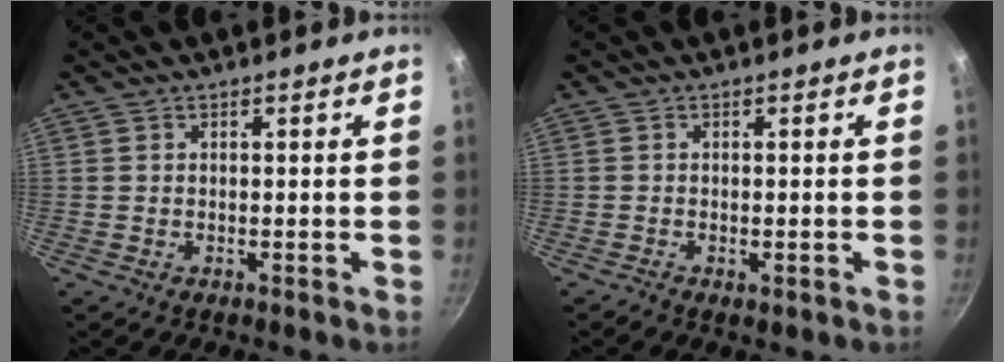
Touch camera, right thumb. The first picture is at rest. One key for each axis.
{"total": 1.4, "fx": -0.6, "fy": 0.7, "fz": 1.0, "tx": -0.017, "ty": -0.001, "tz": -0.009}